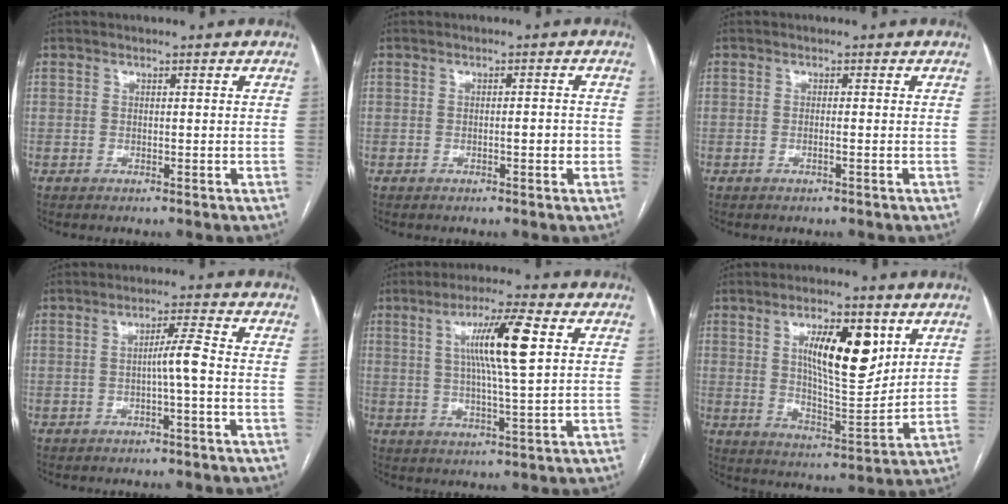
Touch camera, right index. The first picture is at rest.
{"total": 2.0, "force": [-0.7, 0.5, 1.8], "torque": [-0.027, 0.002, -0.010]}
{"total": 0.7, "force": [-0.4, -0.1, 0.6], "torque": [-0.011, 0.002, -0.008]}
{"total": 3.7, "force": [-0.9, -0.6, 3.5], "torque": [-0.059, 0.006, -0.015]}
{"total": 10.0, "force": [2.6, 0.0, 9.7], "torque": [-0.173, 0.005, 0.044]}
{"total": 12.6, "force": [4.8, 3.7, 11.1], "torque": [-0.182, 0.000, 0.085]}